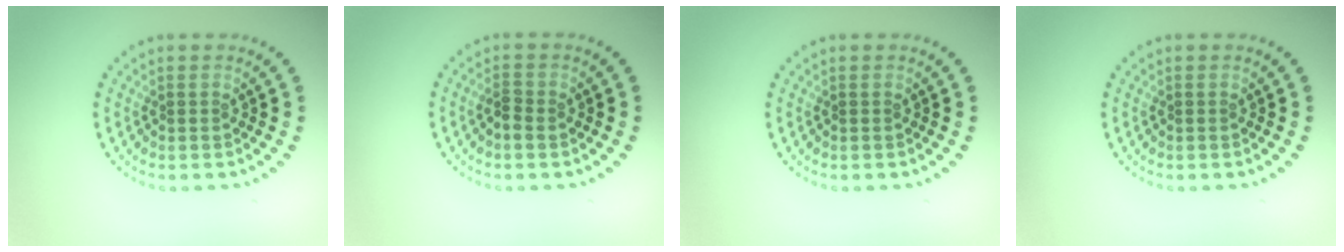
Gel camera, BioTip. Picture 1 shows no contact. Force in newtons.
{"total": 1.3, "press": 1.3, "slide": 0.3}
{"total": 0.0}
{"total": 0.0}